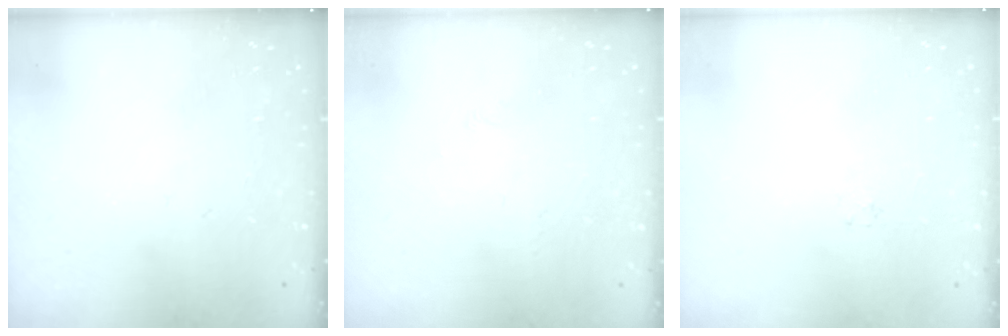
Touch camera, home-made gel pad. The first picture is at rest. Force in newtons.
{"total": 1.7, "press": 1.6, "slide": 0.4}
{"total": 0.8, "press": 0.8, "slide": 0.2}